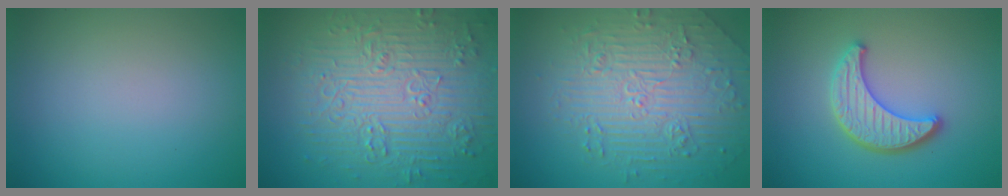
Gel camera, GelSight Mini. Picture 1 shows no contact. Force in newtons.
{"total": 9.4, "press": 6.8, "slide": 6.5}
{"total": 5.3, "press": 5.0, "slide": 1.6}
{"total": 3.8, "press": 3.5, "slide": 1.4}